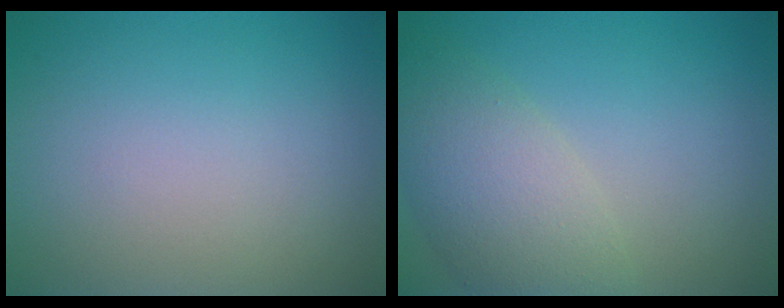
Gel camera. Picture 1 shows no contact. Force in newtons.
{"total": 5.4, "press": 5.4, "slide": 0.4}